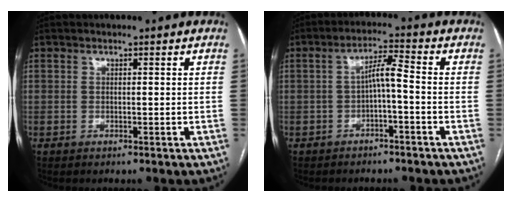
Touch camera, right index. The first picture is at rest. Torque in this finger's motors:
{"motor_torque": [0.57, -0.10, 0.26, 0.08]}